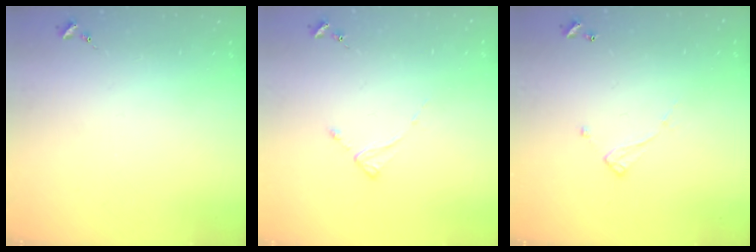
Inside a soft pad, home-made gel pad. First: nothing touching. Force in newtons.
{"total": 2.6, "press": 2.6, "slide": 0.2}
{"total": 6.6, "press": 6.6, "slide": 0.1}